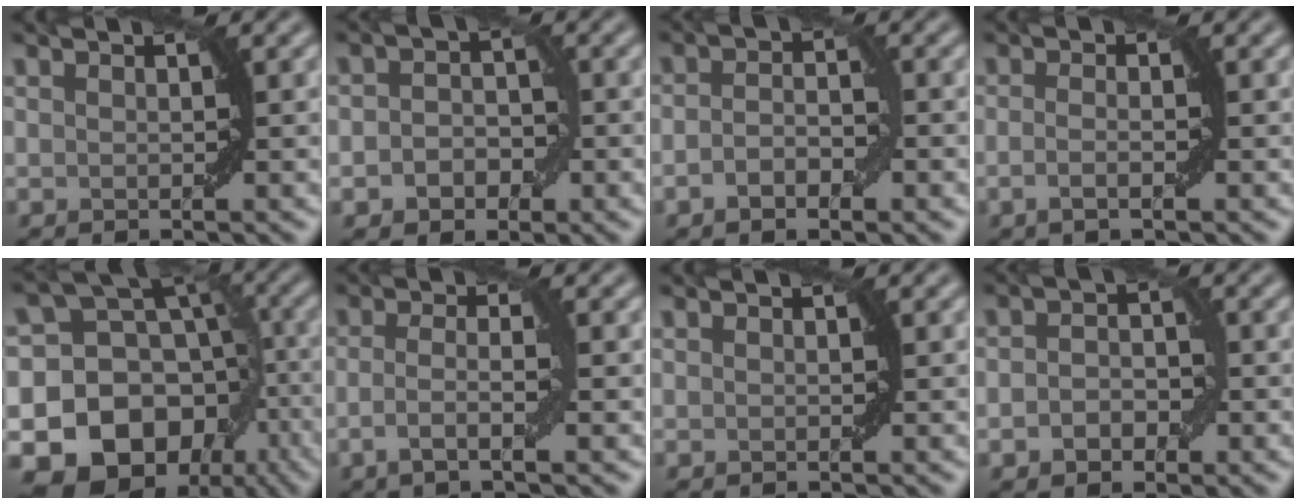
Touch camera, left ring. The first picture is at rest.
{"total": 2.9, "force": [-0.8, 2.2, 1.7], "torque": [-0.016, 0.001, -0.020]}
{"total": 2.7, "force": [-1.0, 1.2, 2.2], "torque": [-0.038, -0.001, -0.020]}
{"total": 1.5, "force": [-0.5, 0.3, 1.4], "torque": [-0.029, -0.002, -0.012]}
{"total": 17.8, "force": [-6.8, 14.4, 8.0], "torque": [-0.124, -0.012, -0.107]}
{"total": 3.0, "force": [-0.9, 0.6, 2.8], "torque": [-0.053, 0.000, -0.024]}
{"total": 0.0}
{"total": 2.6, "force": [-0.7, 1.8, 1.8], "torque": [-0.028, 0.002, -0.015]}